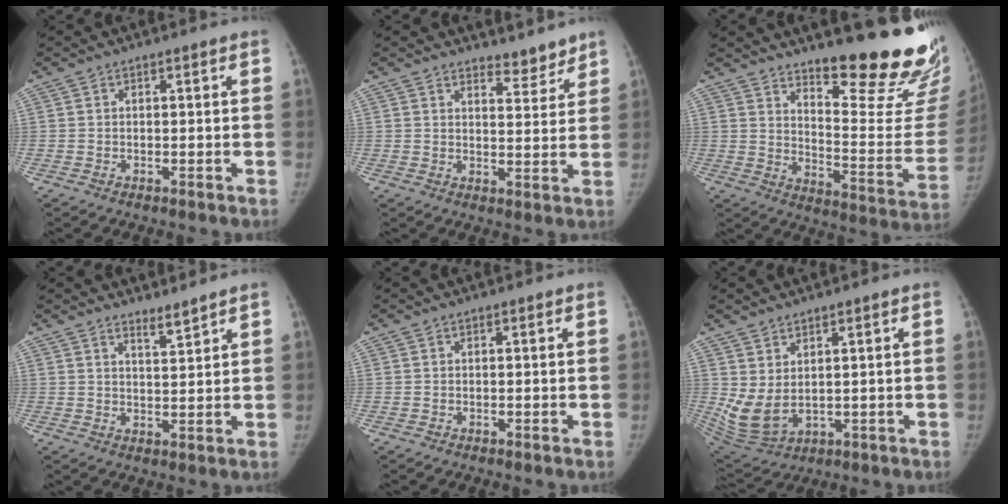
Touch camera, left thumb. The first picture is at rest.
{"total": 4.7, "force": [4.3, 1.6, 1.1], "torque": [0.006, -0.038, 0.064]}
{"total": 23.9, "force": [18.8, 4.9, 14.0], "torque": [-0.158, -0.169, 0.253]}
{"total": 3.0, "force": [2.8, 0.2, 1.1], "torque": [-0.013, -0.031, 0.050]}
{"total": 0.0}
{"total": 8.0, "force": [2.0, 4.4, 6.3], "torque": [-0.125, -0.018, 0.062]}